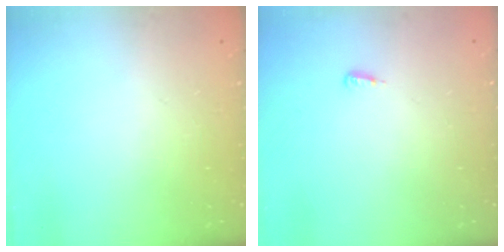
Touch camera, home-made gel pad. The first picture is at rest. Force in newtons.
{"total": 3.6, "press": 2.7, "slide": 2.5}